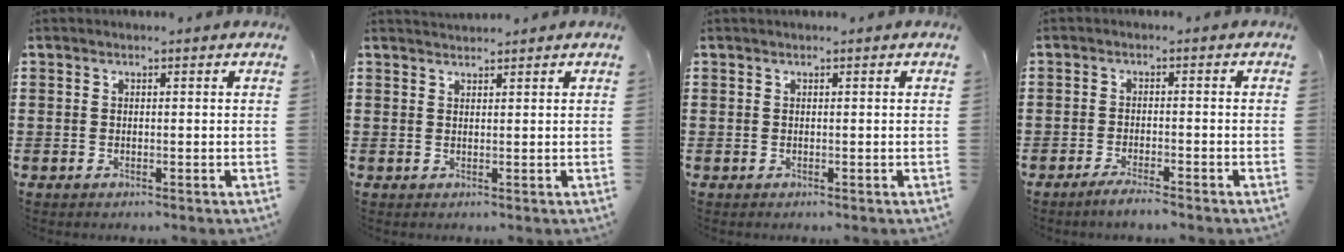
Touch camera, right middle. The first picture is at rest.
{"total": 1.5, "force": [1.5, 0.1, -0.1], "torque": [-0.003, -0.001, 0.030]}
{"total": 0.0}
{"total": 2.3, "force": [-2.0, -0.2, 1.1], "torque": [-0.019, 0.002, -0.036]}